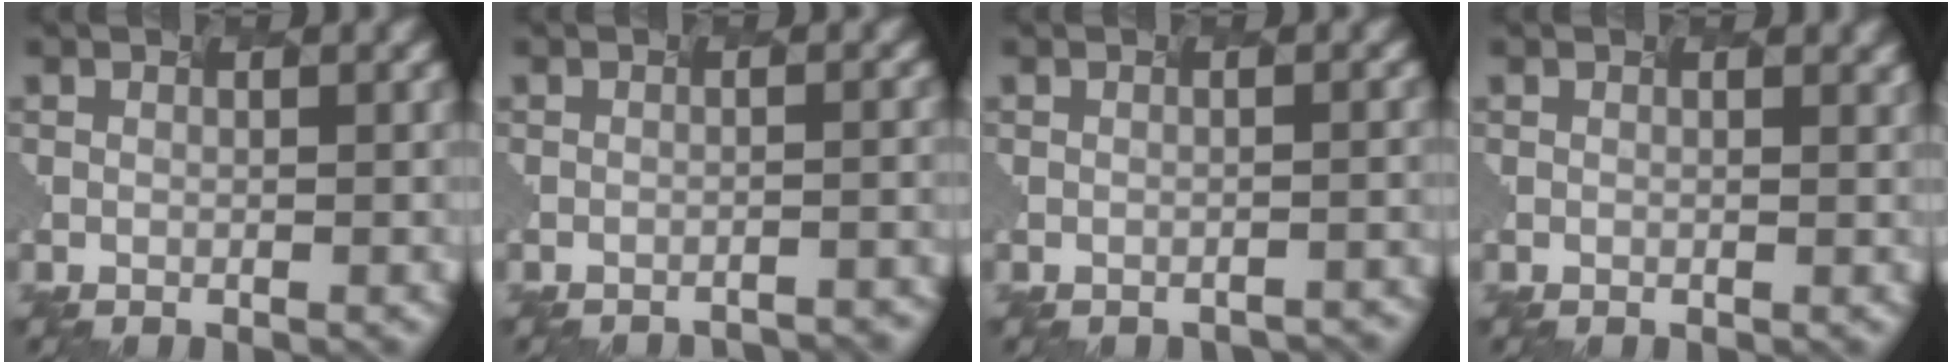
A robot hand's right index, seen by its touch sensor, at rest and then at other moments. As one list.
[{"total": 2.8, "force": [-2.3, 0.6, 1.4], "torque": [0.008, 0.008, -0.021]}, {"total": 1.4, "force": [-1.0, 0.6, 0.7], "torque": [0.003, 0.002, -0.006]}, {"total": 0.6, "force": [0.5, 0.3, 0.0], "torque": [0.007, 0.001, 0.002]}]